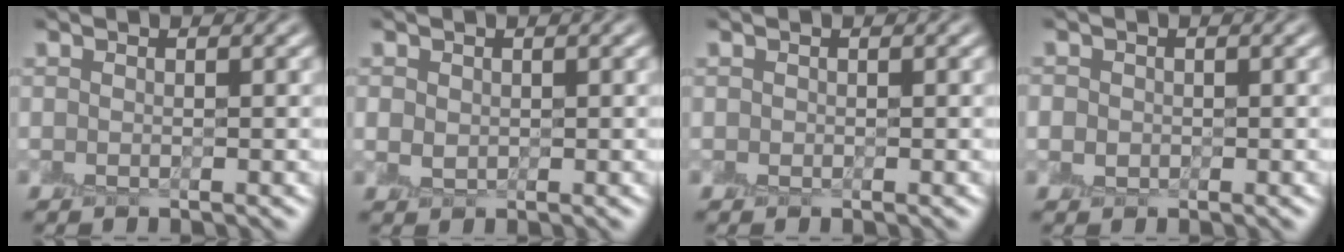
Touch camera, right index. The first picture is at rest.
{"total": 1.1, "force": [0.2, 0.8, 0.7], "torque": [-0.008, 0.001, 0.014]}
{"total": 0.0}
{"total": 1.1, "force": [0.0, 1.0, 0.4], "torque": [-0.003, 0.002, 0.004]}